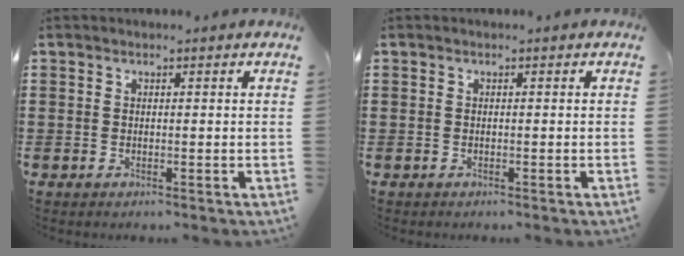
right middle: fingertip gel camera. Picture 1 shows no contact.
{"total": 0.0}